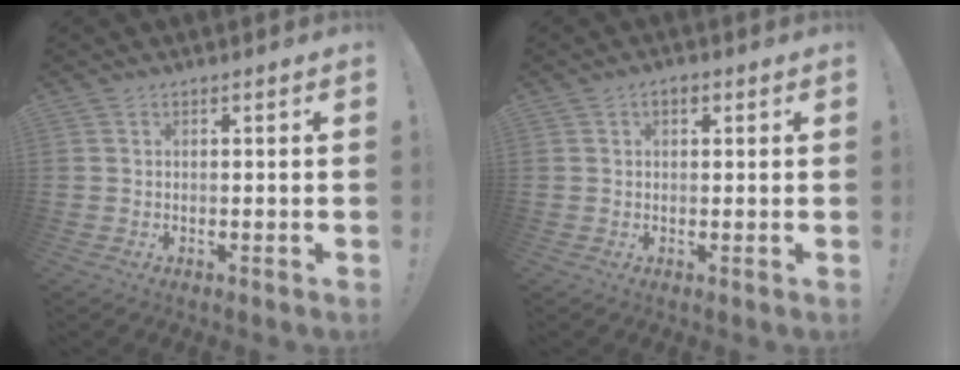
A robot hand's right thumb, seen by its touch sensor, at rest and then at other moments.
{"total": 1.9, "force": [0.8, 1.1, 1.3], "torque": [-0.027, 0.004, 0.015]}